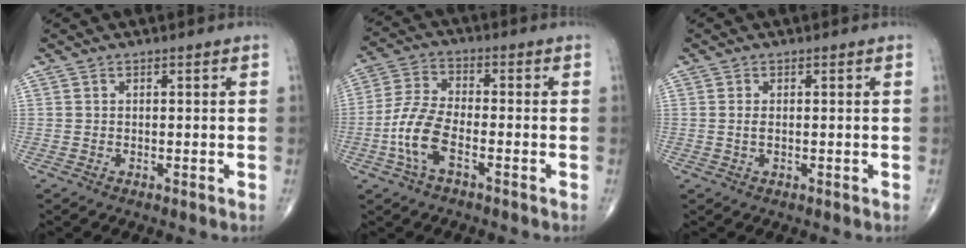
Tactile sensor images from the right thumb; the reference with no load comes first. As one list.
[{"total": 9.1, "force": [-3.5, 4.0, 7.5], "torque": [-0.167, 0.023, -0.071]}, {"total": 1.3, "force": [0.0, 0.6, 1.1], "torque": [-0.026, -0.002, 0.003]}]